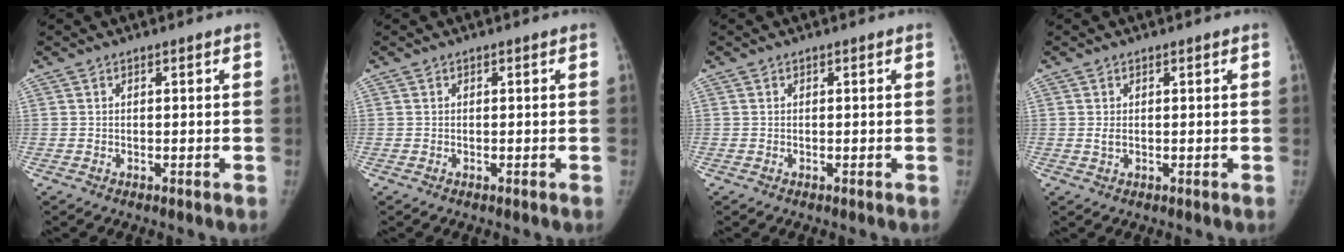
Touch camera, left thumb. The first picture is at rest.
{"total": 0.0}
{"total": 0.0}
{"total": 1.4, "force": [0.3, 0.7, 1.2], "torque": [-0.025, 0.002, 0.010]}